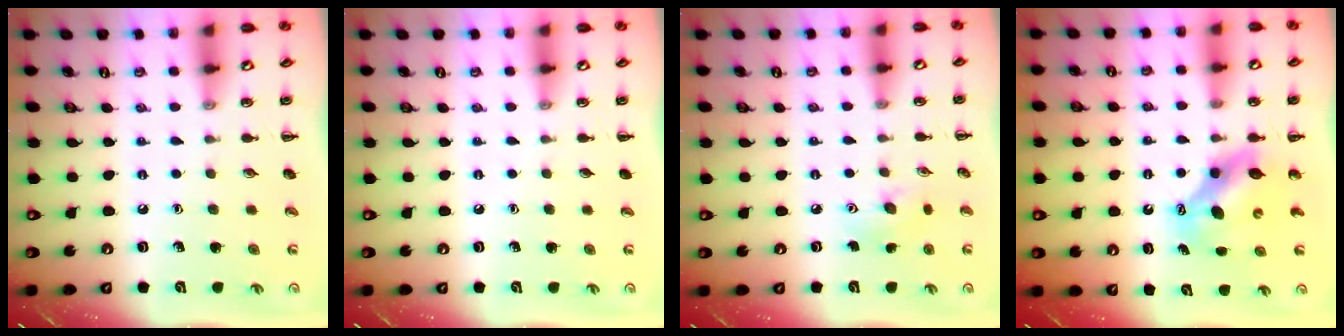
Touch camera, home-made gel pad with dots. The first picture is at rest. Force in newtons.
{"total": 0.0}
{"total": 6.2, "press": 6.1, "slide": 0.8}
{"total": 6.5, "press": 6.4, "slide": 1.3}